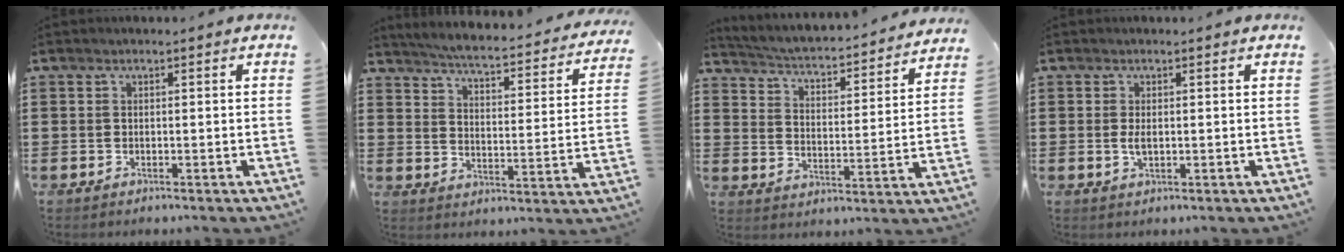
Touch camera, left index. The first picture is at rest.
{"total": 4.1, "force": [3.9, -0.5, 1.3], "torque": [-0.048, -0.036, 0.058]}
{"total": 2.8, "force": [2.7, -0.4, 0.7], "torque": [-0.032, -0.033, 0.033]}
{"total": 2.0, "force": [0.1, 0.8, 1.8], "torque": [-0.043, -0.002, -0.001]}